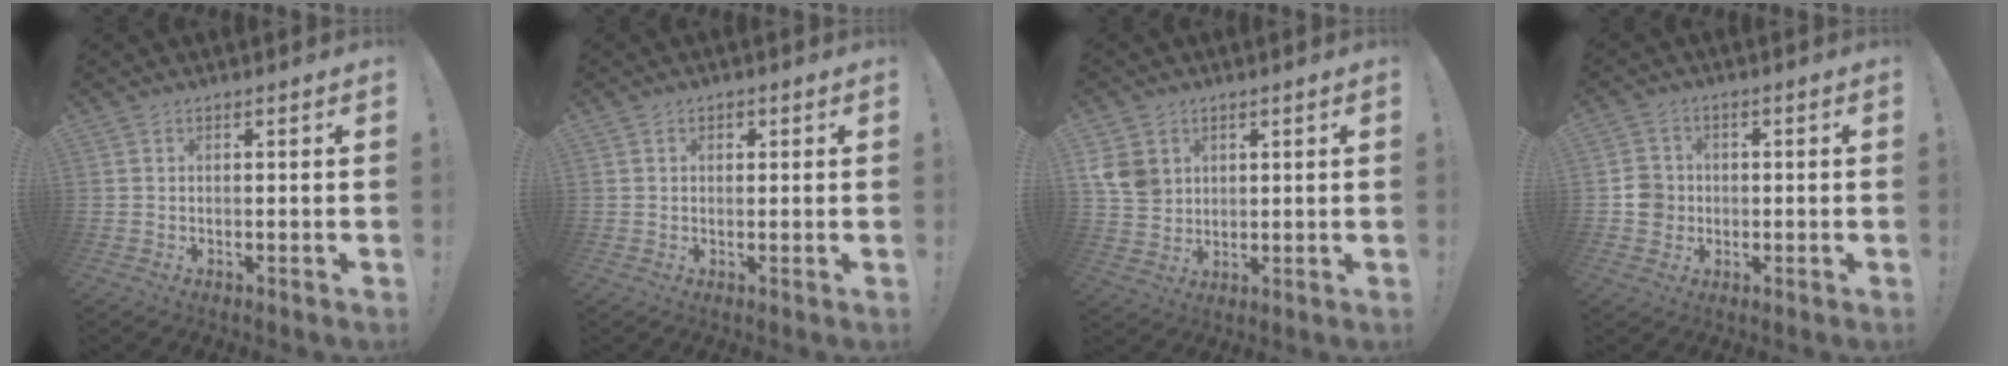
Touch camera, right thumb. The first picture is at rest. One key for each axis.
{"total": 1.5, "fx": 0.2, "fy": 1.3, "fz": 0.6, "tx": -0.004, "ty": 0.002, "tz": 0.002}
{"total": 8.0, "fx": 3.0, "fy": 6.8, "fz": 2.9, "tx": -0.051, "ty": -0.015, "tz": 0.062}
{"total": 6.9, "fx": -0.9, "fy": 6.5, "fz": 2.2, "tx": -0.040, "ty": 0.010, "tz": -0.014}